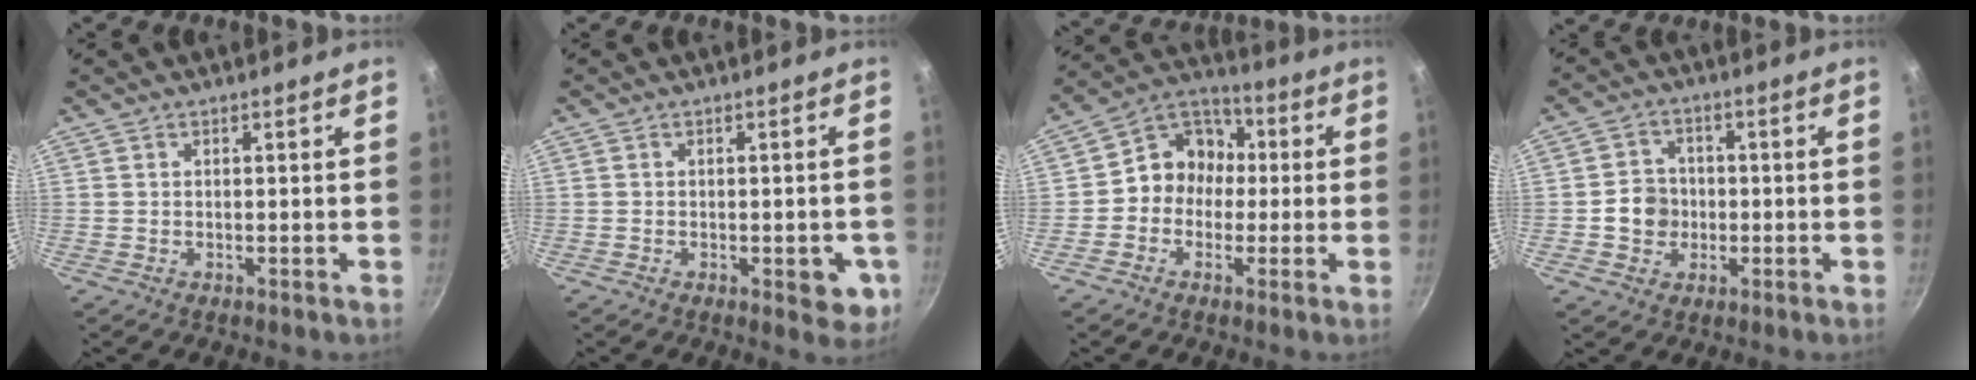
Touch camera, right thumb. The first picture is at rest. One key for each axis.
{"total": 5.5, "fx": -1.6, "fy": 2.8, "fz": 4.5, "tx": -0.030, "ty": 0.004, "tz": -0.018}
{"total": 10.0, "fx": -0.6, "fy": 8.9, "fz": 4.5, "tx": -0.024, "ty": 0.036, "tz": -0.033}
{"total": 6.0, "fx": -0.9, "fy": 5.5, "fz": 2.3, "tx": -0.008, "ty": 0.015, "tz": -0.021}